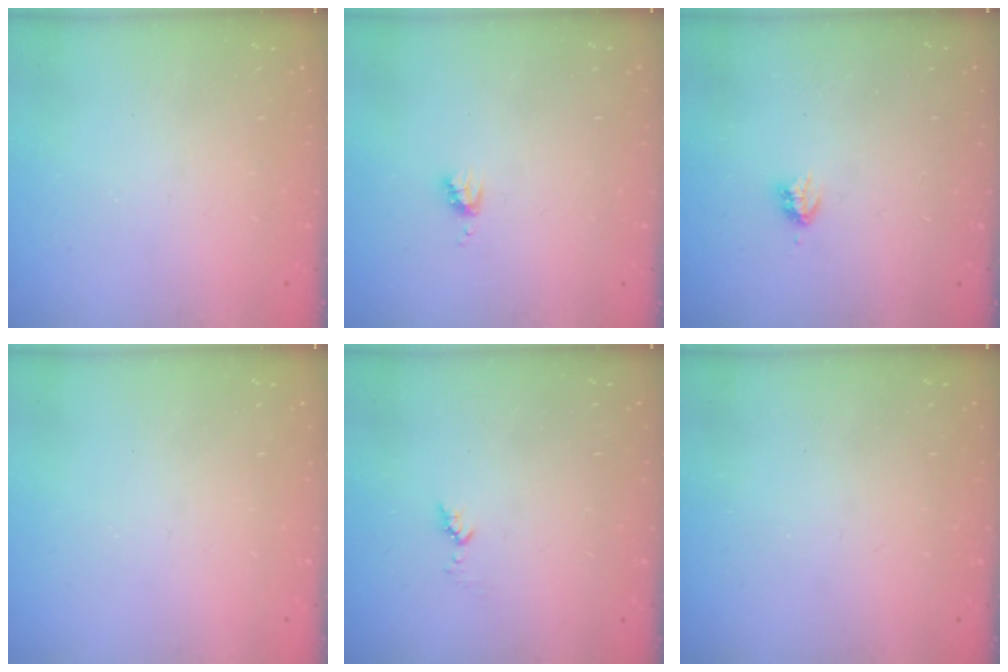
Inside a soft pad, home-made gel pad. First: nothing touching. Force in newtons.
{"total": 3.7, "press": 3.7, "slide": 0.4}
{"total": 2.9, "press": 2.9, "slide": 0.5}
{"total": 0.0}
{"total": 3.7, "press": 3.6, "slide": 0.4}
{"total": 0.0}